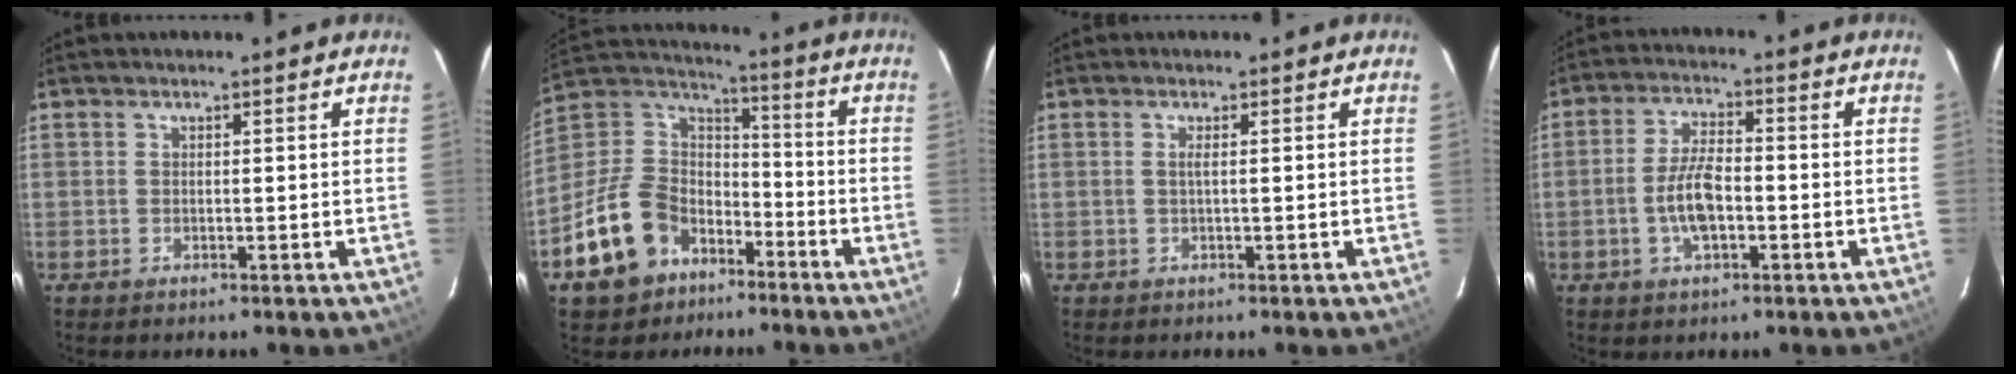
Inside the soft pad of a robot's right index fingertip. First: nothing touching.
{"total": 16.6, "force": [-9.4, 11.8, 7.0], "torque": [-0.180, 0.035, -0.146]}
{"total": 0.9, "force": [0.0, -0.3, 0.9], "torque": [-0.015, 0.000, -0.002]}
{"total": 7.2, "force": [-1.9, 2.9, 6.3], "torque": [-0.127, 0.005, -0.035]}